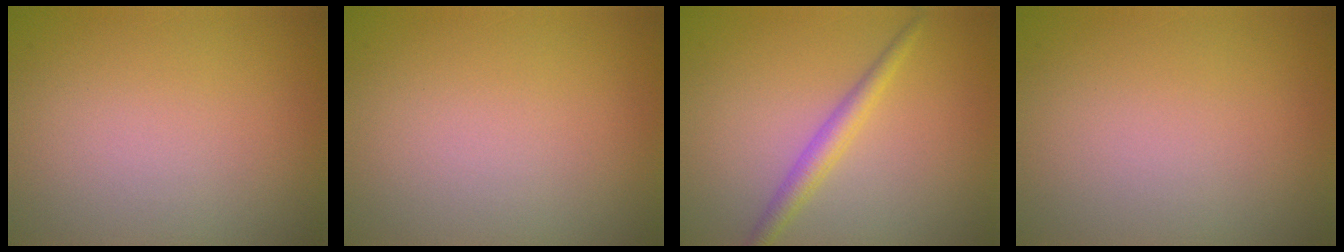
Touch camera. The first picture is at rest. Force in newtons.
{"total": 0.0}
{"total": 2.2, "press": 2.2, "slide": 0.0}
{"total": 0.0}